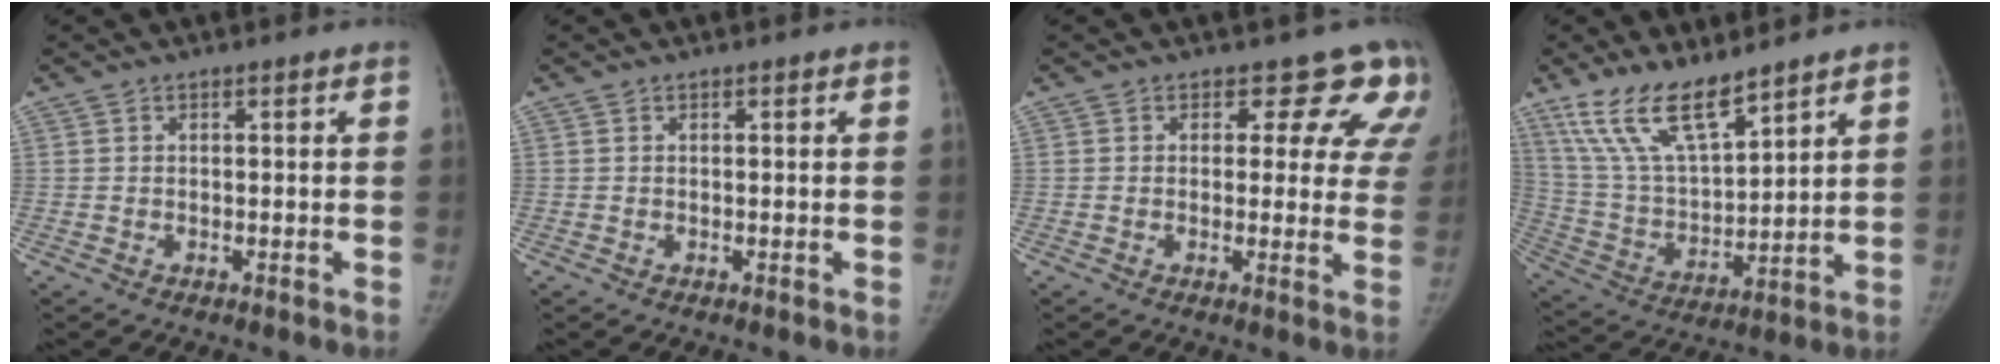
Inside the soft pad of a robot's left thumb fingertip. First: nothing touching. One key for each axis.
{"total": 0.0}
{"total": 10.1, "fx": 7.7, "fy": 5.7, "fz": 3.3, "tx": 0.024, "ty": -0.033, "tz": 0.057}
{"total": 14.8, "fx": 10.9, "fy": 4.7, "fz": 9.0, "tx": -0.151, "ty": -0.052, "tz": 0.224}